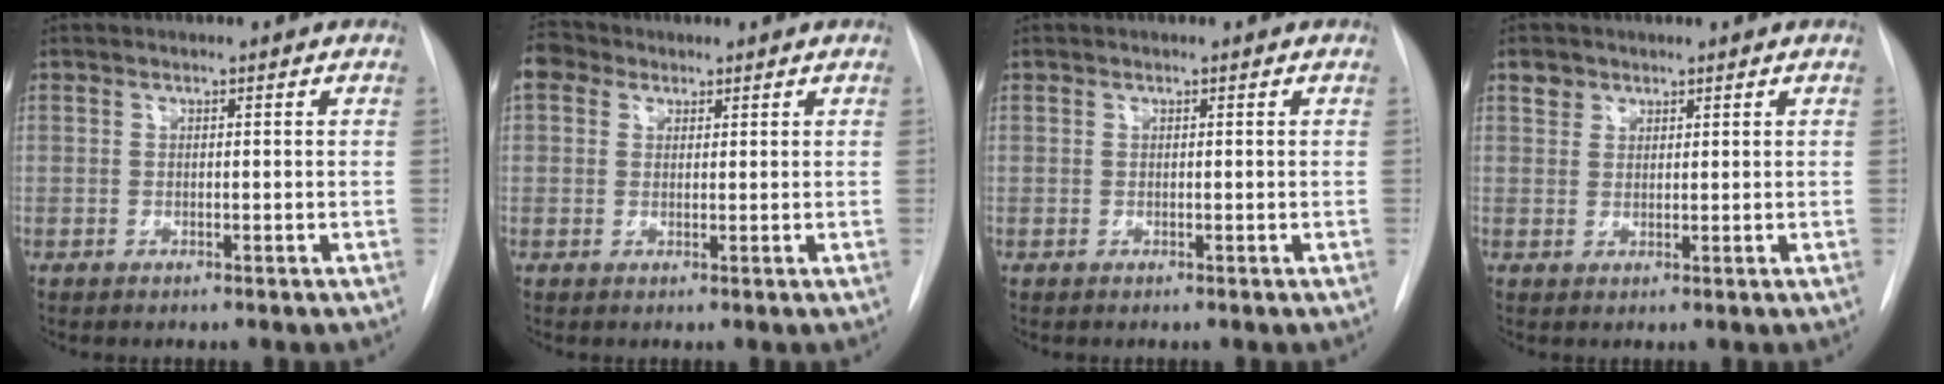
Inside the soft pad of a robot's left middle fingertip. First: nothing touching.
{"total": 3.6, "force": [2.0, 2.8, 1.2], "torque": [-0.026, 0.016, 0.038]}
{"total": 0.0}
{"total": 2.0, "force": [1.4, 1.5, 0.1], "torque": [0.004, 0.004, 0.020]}